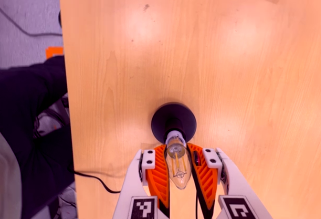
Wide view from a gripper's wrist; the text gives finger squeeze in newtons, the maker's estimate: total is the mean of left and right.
{"total": 23.8, "left": 26.0, "right": 21.6}